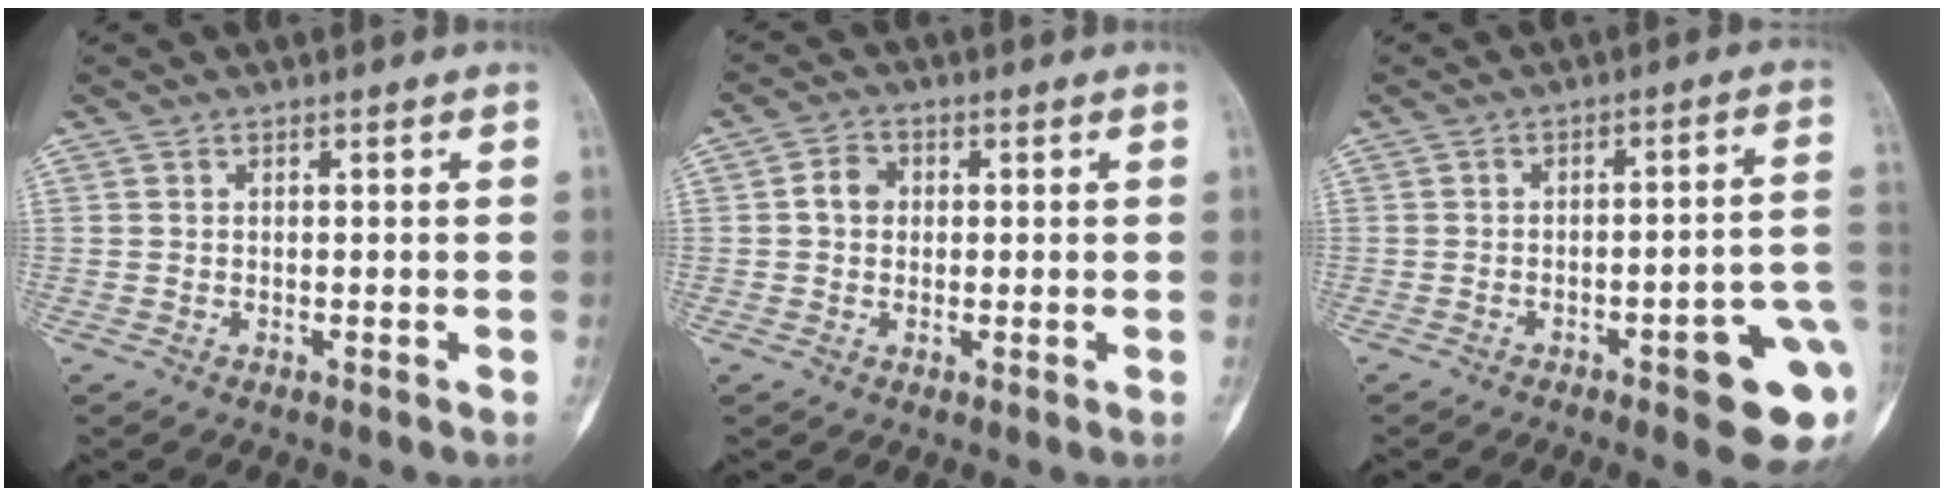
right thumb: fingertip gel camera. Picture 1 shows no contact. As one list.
[{"total": 2.5, "force": [0.2, 2.0, 1.4], "torque": [-0.021, 0.007, -0.001]}, {"total": 13.3, "force": [-4.5, 3.2, 12.1], "torque": [-0.114, 0.030, -0.048]}]